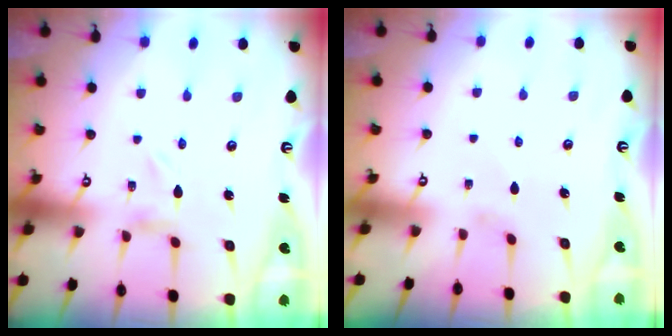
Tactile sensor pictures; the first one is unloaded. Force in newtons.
{"total": 0.9, "press": 0.8, "slide": 0.3}